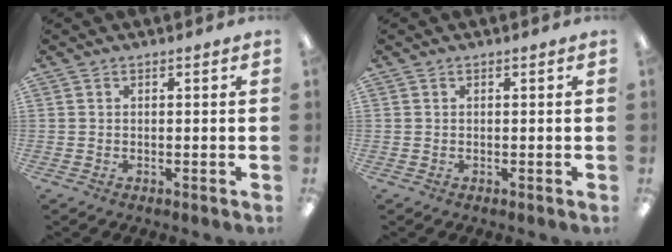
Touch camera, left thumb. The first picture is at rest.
{"total": 0.0}